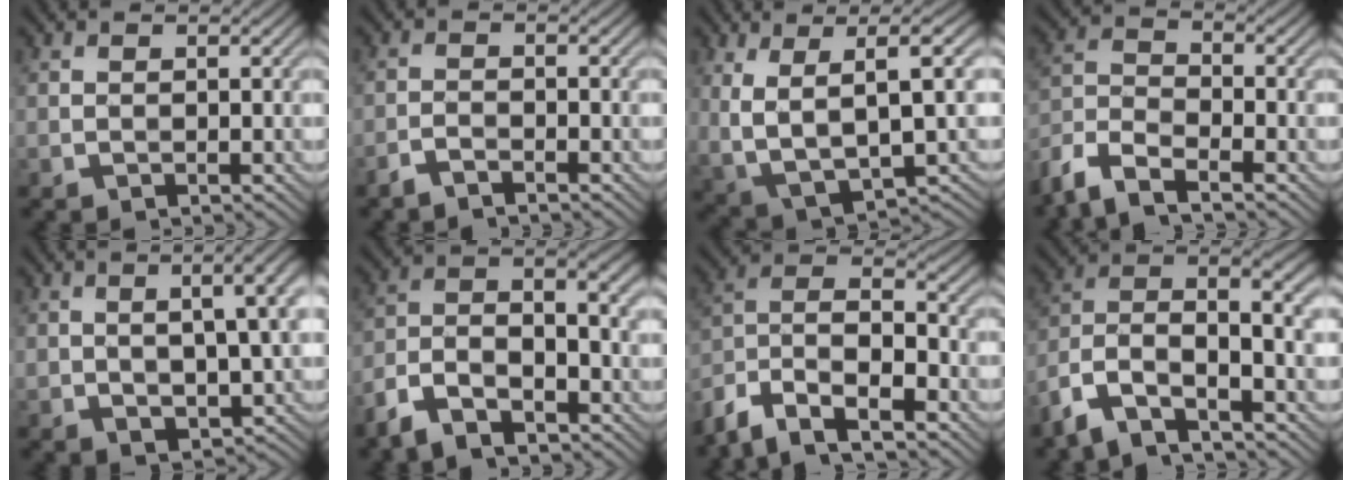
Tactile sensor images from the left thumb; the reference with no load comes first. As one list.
[{"total": 1.9, "force": [-1.7, 0.3, 0.9], "torque": [-0.020, -0.001, -0.040]}, {"total": 9.3, "force": [2.1, 3.3, 8.5], "torque": [-0.188, -0.001, 0.043]}, {"total": 7.3, "force": [-5.8, 2.2, 3.9], "torque": [-0.088, -0.009, -0.135]}, {"total": 9.5, "force": [1.2, 3.8, 8.6], "torque": [-0.133, 0.003, 0.025]}, {"total": 9.4, "force": [-4.7, 4.5, 6.7], "torque": [-0.131, -0.011, -0.097]}, {"total": 10.1, "force": [-6.9, 4.3, 5.9], "torque": [-0.115, -0.004, -0.153]}, {"total": 10.8, "force": [-4.9, 4.5, 8.5], "torque": [-0.161, -0.004, -0.108]}]